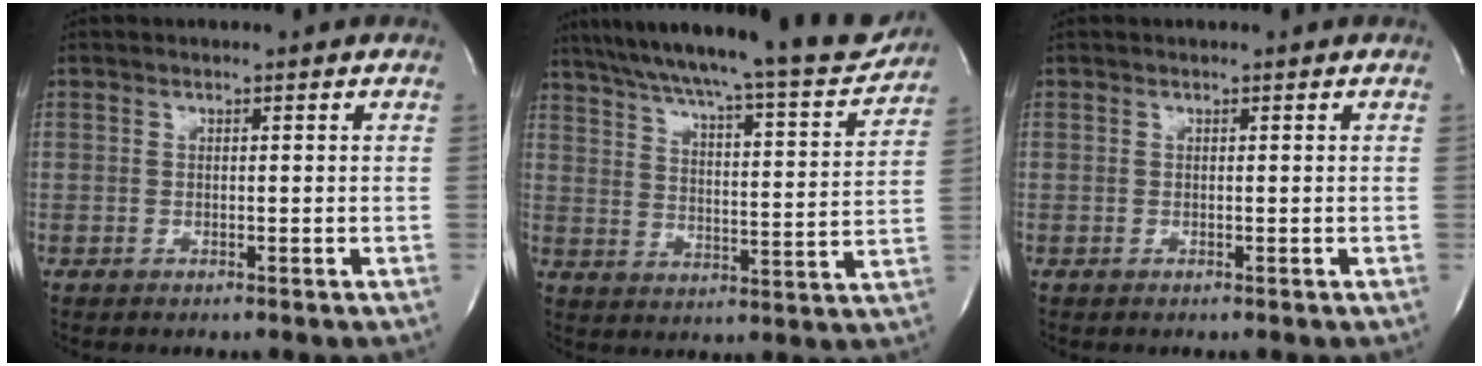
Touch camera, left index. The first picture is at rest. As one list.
[{"total": 22.3, "force": [20.2, 1.6, 9.4], "torque": [-0.152, -0.035, 0.273]}, {"total": 0.0}]